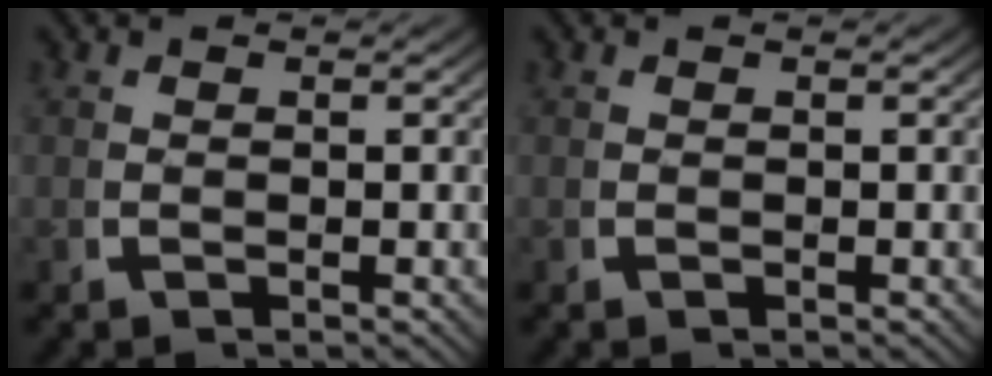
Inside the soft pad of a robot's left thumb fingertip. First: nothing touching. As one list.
[{"total": 0.0}]